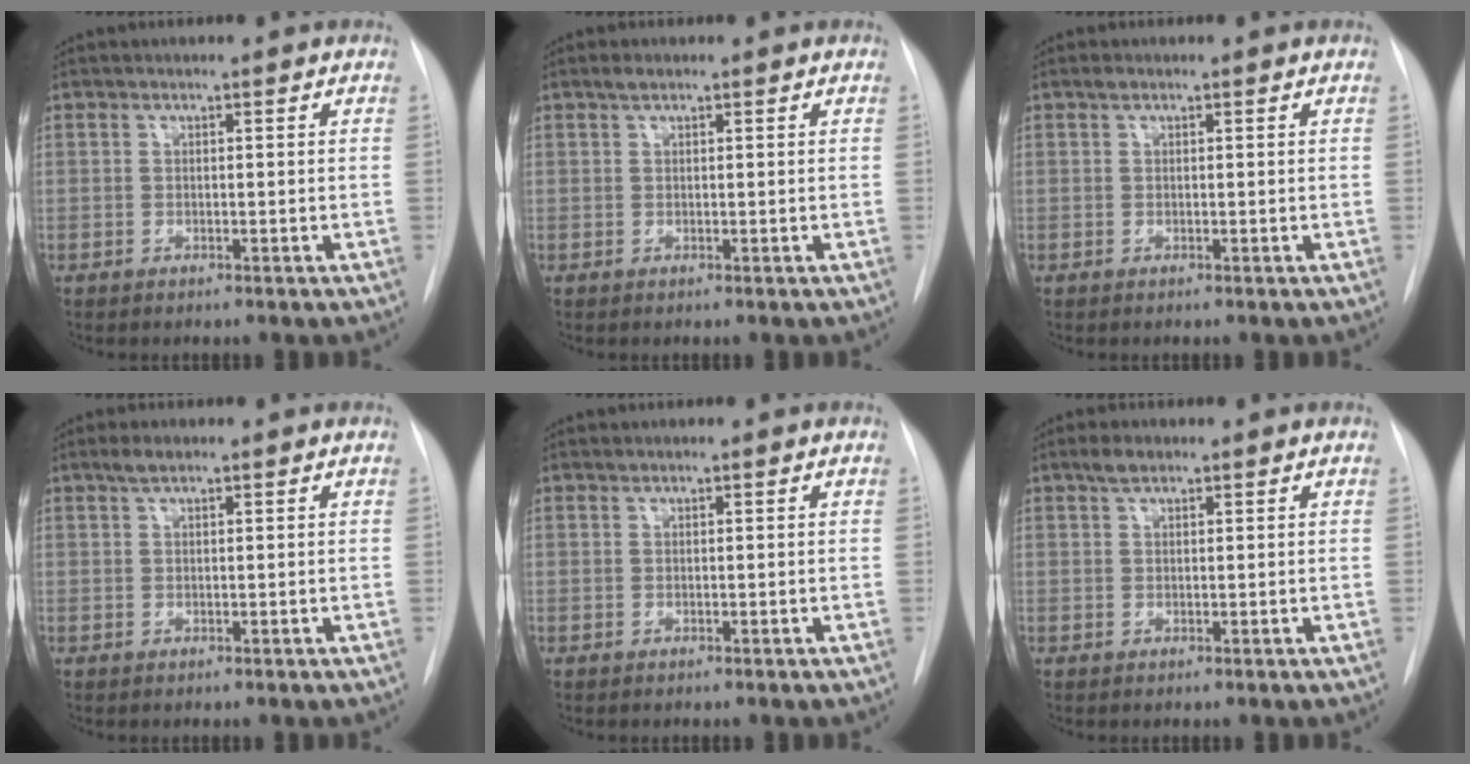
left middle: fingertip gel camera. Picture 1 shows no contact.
{"total": 1.0, "force": [0.8, 0.3, 0.6], "torque": [-0.015, 0.004, 0.016]}
{"total": 0.5, "force": [0.4, 0.2, 0.2], "torque": [-0.007, 0.006, 0.007]}
{"total": 1.6, "force": [1.1, 0.4, 1.0], "torque": [-0.024, 0.006, 0.023]}
{"total": 0.0}
{"total": 1.8, "force": [1.3, 0.7, 1.0], "torque": [-0.024, 0.006, 0.025]}